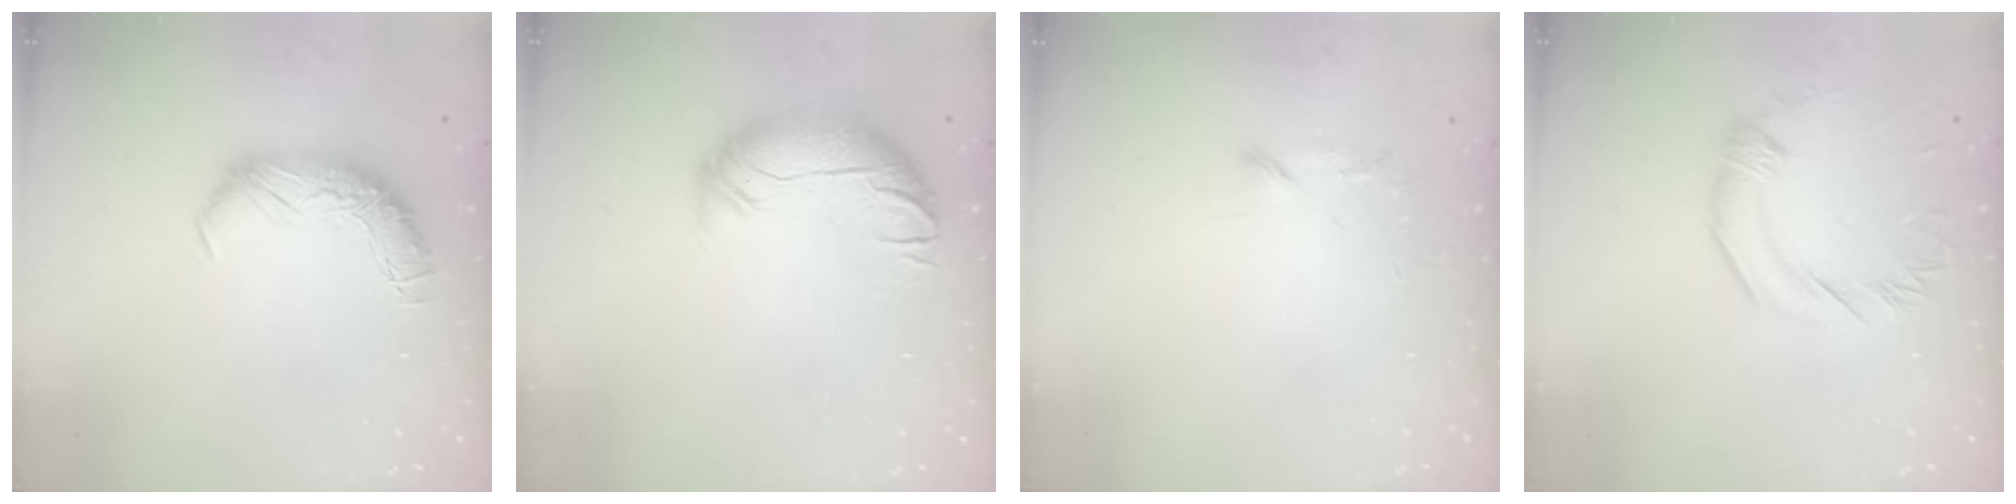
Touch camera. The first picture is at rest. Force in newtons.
{"total": 3.4, "press": 2.1, "slide": 2.7}
{"total": 7.8, "press": 7.8, "slide": 0.5}
{"total": 1.5, "press": 1.4, "slide": 0.5}